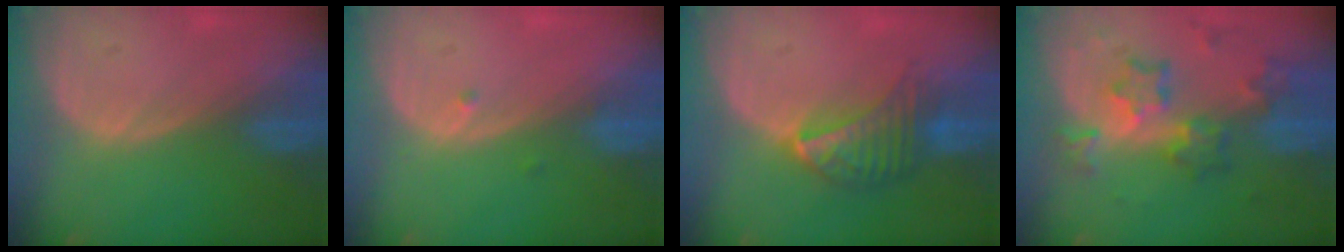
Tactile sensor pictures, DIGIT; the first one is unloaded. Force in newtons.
{"total": 0.9, "press": 0.7, "slide": 0.5}
{"total": 7.0, "press": 6.2, "slide": 3.3}
{"total": 8.5, "press": 7.4, "slide": 4.1}